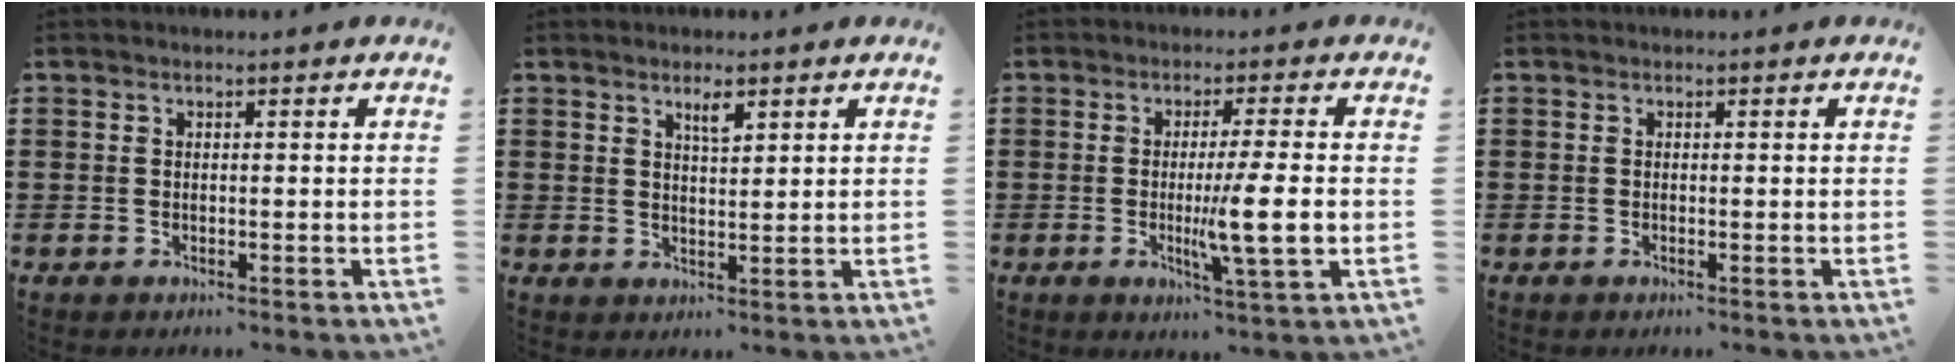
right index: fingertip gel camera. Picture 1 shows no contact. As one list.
[{"total": 2.4, "force": [1.6, 0.6, 1.7], "torque": [-0.028, -0.001, 0.025]}, {"total": 7.8, "force": [-1.0, 0.2, 7.8], "torque": [-0.138, -0.015, -0.019]}, {"total": 0.0}]